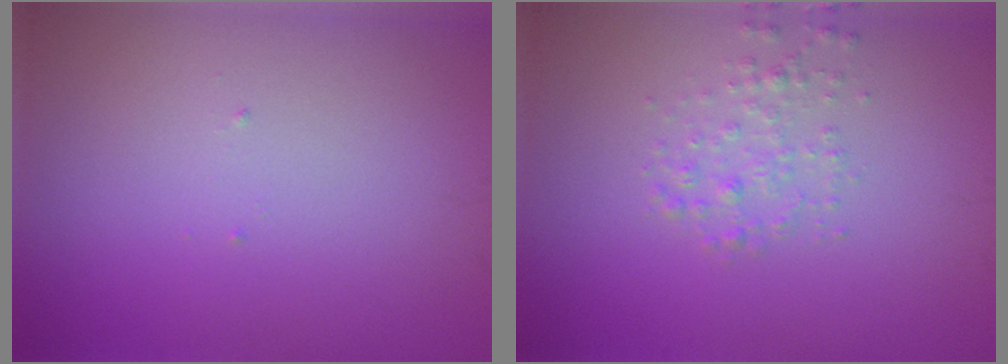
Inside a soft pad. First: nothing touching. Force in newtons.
{"total": 1.7, "press": 1.7, "slide": 0.1}